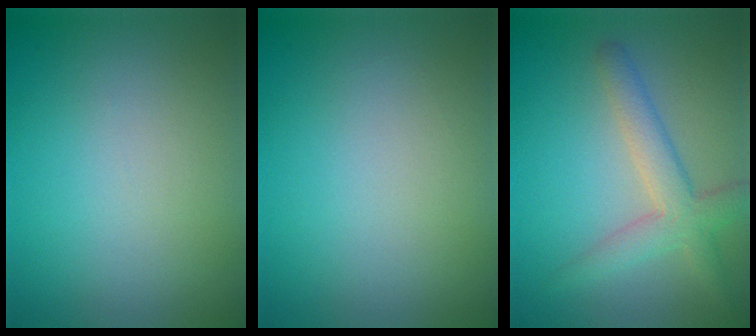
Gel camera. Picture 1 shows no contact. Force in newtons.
{"total": 0.0}
{"total": 4.0, "press": 4.0, "slide": 0.3}